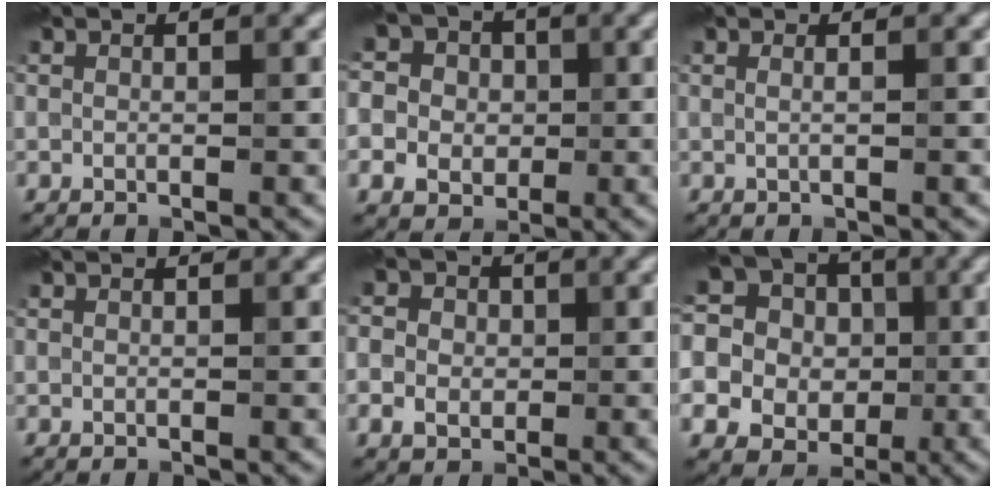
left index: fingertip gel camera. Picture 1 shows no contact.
{"total": 8.4, "force": [1.4, 7.4, 3.6], "torque": [-0.074, 0.029, -0.006]}
{"total": 1.2, "force": [0.3, 0.5, 1.0], "torque": [-0.006, -0.008, -0.007]}
{"total": 0.0}
{"total": 4.6, "force": [0.3, 3.9, 2.3], "torque": [-0.031, 0.009, -0.014]}
{"total": 18.0, "force": [-0.1, 16.9, 6.3], "torque": [-0.189, 0.008, -0.030]}